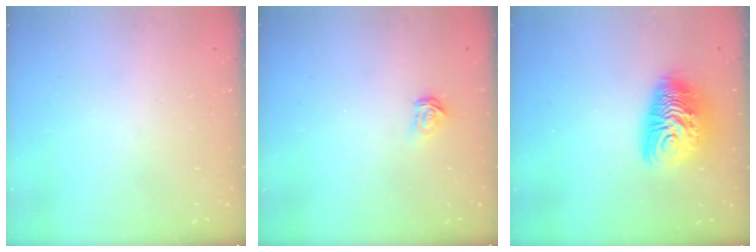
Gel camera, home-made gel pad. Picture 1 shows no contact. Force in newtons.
{"total": 2.4, "press": 2.4, "slide": 0.2}
{"total": 12.5, "press": 12.5, "slide": 0.9}